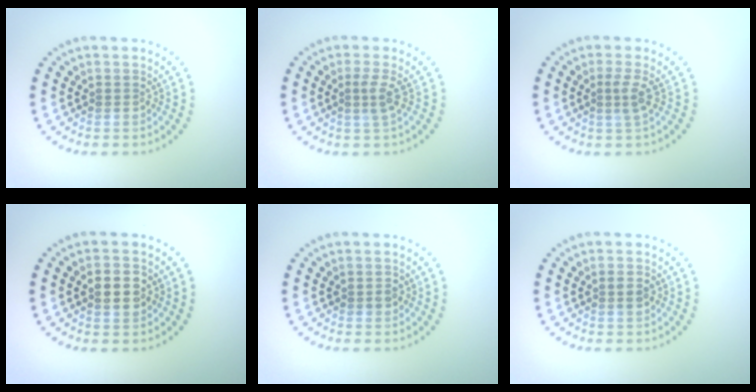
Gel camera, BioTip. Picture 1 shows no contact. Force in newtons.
{"total": 1.7, "press": 1.3, "slide": 1.2}
{"total": 1.7, "press": 1.3, "slide": 1.2}
{"total": 3.0, "press": 3.0, "slide": 0.1}
{"total": 0.9, "press": 0.9, "slide": 0.2}
{"total": 1.2, "press": 1.1, "slide": 0.4}